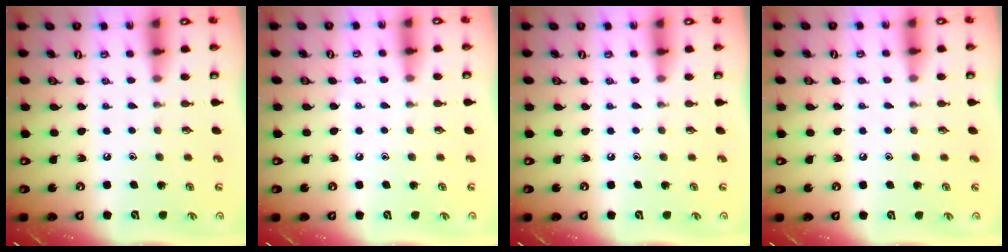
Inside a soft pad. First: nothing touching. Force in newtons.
{"total": 4.1, "press": 4.1, "slide": 0.4}
{"total": 0.0}
{"total": 2.9, "press": 2.8, "slide": 0.4}